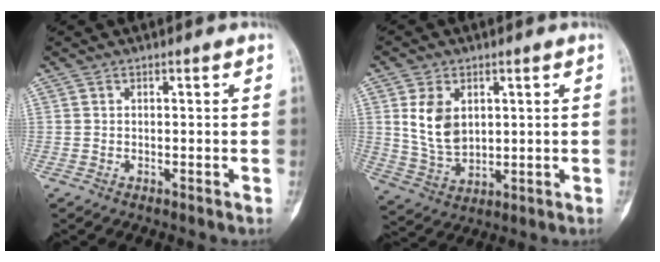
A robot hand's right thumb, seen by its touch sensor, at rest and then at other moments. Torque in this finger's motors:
{"motor_torque": [0.17, 0.04, 0.69, -0.84, 0.20]}